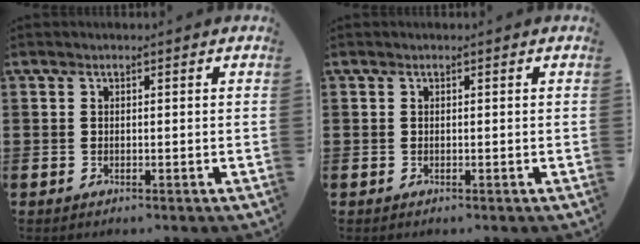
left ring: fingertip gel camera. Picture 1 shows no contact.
{"total": 0.0}